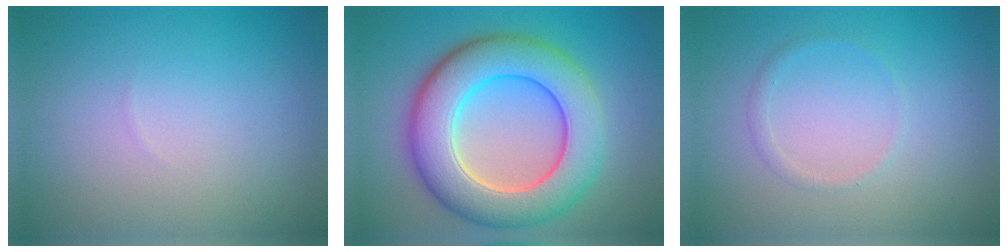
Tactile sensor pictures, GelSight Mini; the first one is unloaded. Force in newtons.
{"total": 9.8, "press": 9.8, "slide": 0.4}
{"total": 0.9, "press": 0.9, "slide": 0.1}